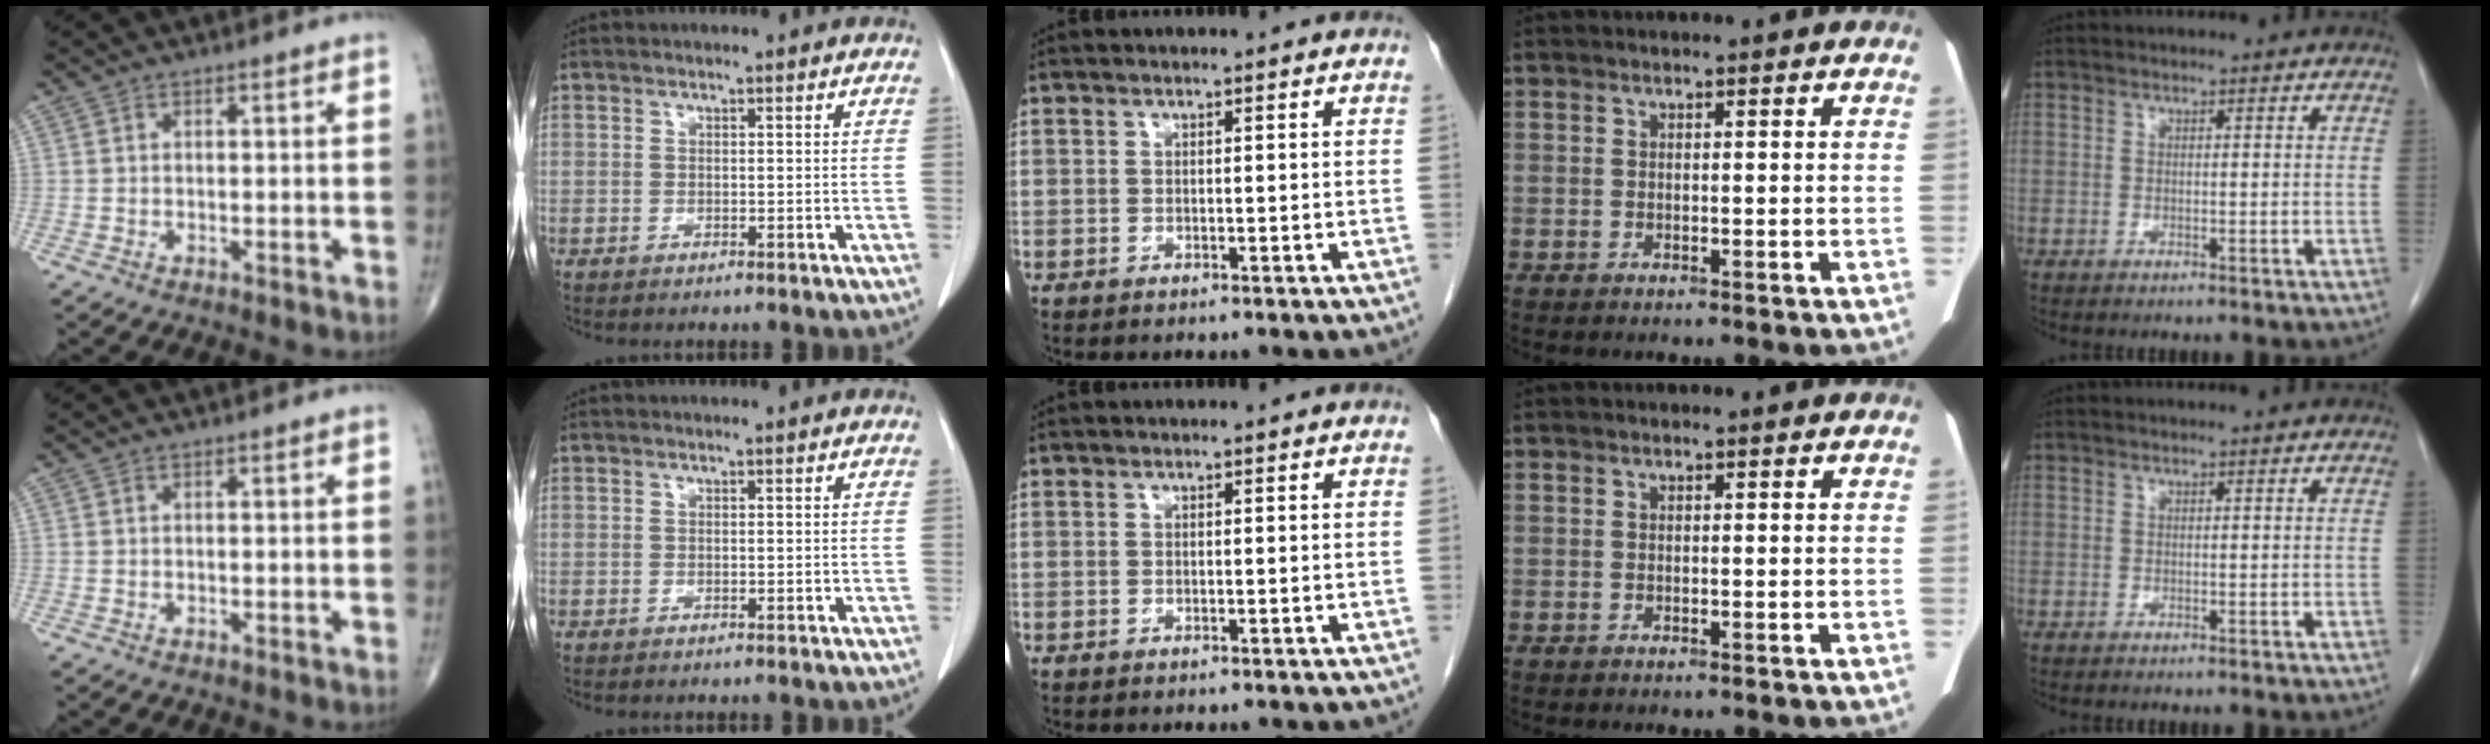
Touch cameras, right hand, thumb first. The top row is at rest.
{}